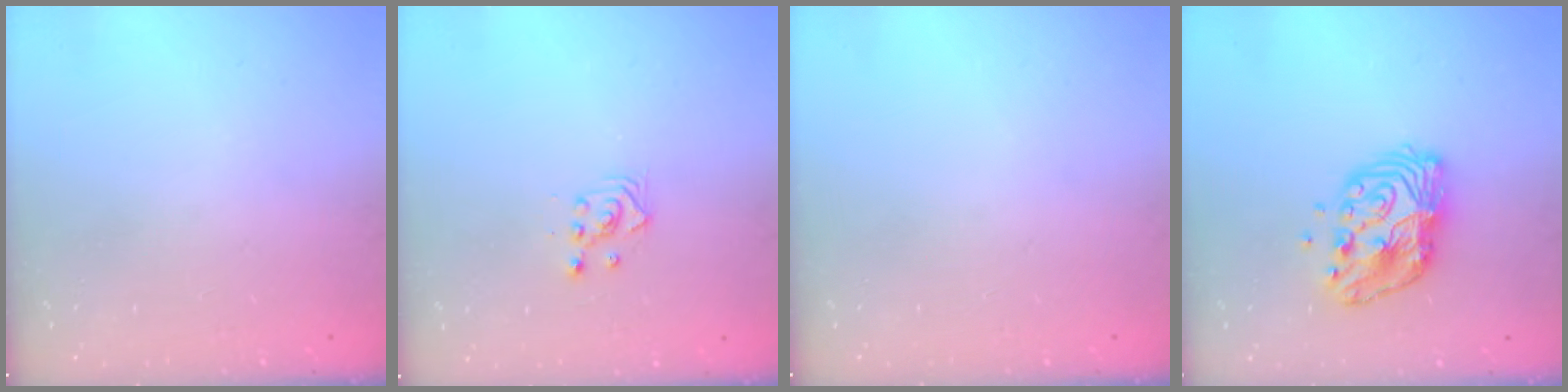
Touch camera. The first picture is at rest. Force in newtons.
{"total": 2.3, "press": 2.3, "slide": 0.3}
{"total": 0.0}
{"total": 11.9, "press": 11.9, "slide": 0.8}